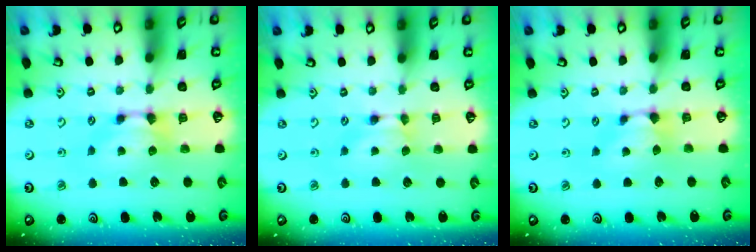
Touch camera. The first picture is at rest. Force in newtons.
{"total": 0.0}
{"total": 0.9, "press": 0.7, "slide": 0.6}